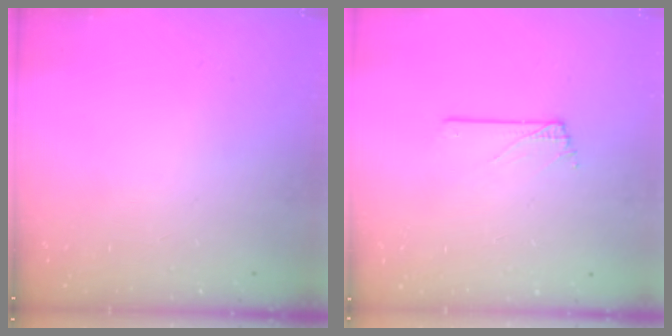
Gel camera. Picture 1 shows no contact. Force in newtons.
{"total": 0.6, "press": 0.6, "slide": 0.1}